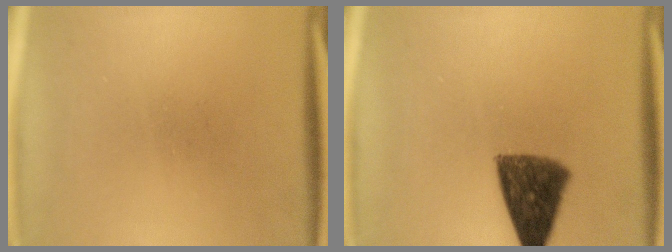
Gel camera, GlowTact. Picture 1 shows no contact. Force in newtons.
{"total": 9.7}